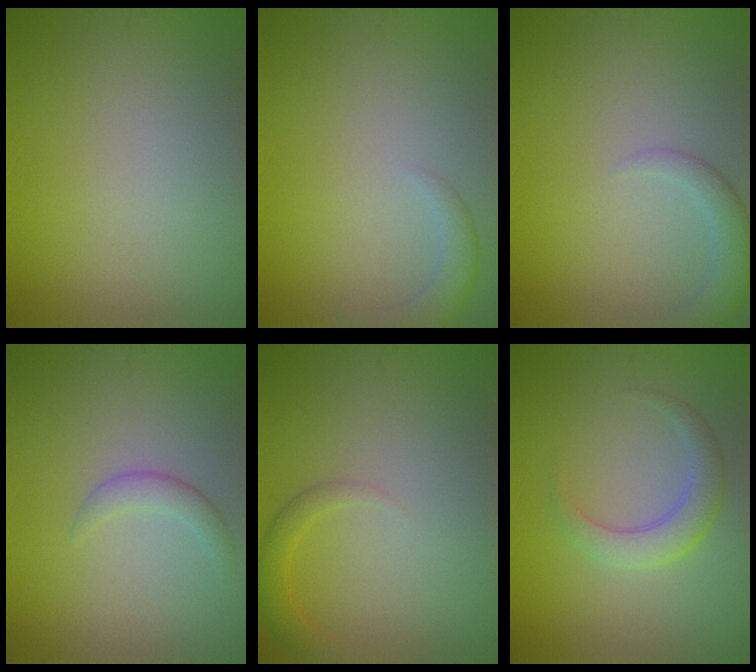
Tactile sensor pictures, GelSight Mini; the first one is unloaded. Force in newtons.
{"total": 2.0, "press": 2.0, "slide": 0.1}
{"total": 2.5, "press": 2.5, "slide": 0.2}
{"total": 1.6, "press": 1.6, "slide": 0.1}
{"total": 1.8, "press": 1.8, "slide": 0.2}
{"total": 2.8, "press": 2.8, "slide": 0.2}